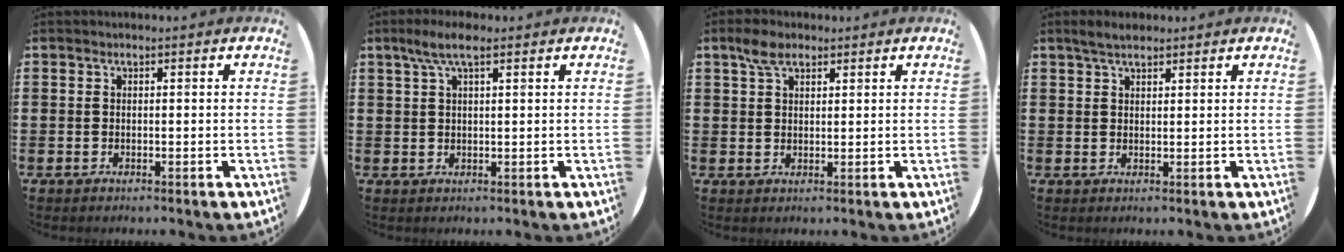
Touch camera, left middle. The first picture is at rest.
{"total": 4.1, "force": [2.6, 1.0, 3.1], "torque": [-0.067, 0.008, 0.044]}
{"total": 3.6, "force": [2.5, 1.8, 1.8], "torque": [-0.033, 0.004, 0.045]}
{"total": 2.5, "force": [2.1, 0.7, 1.1], "torque": [-0.018, 0.003, 0.036]}